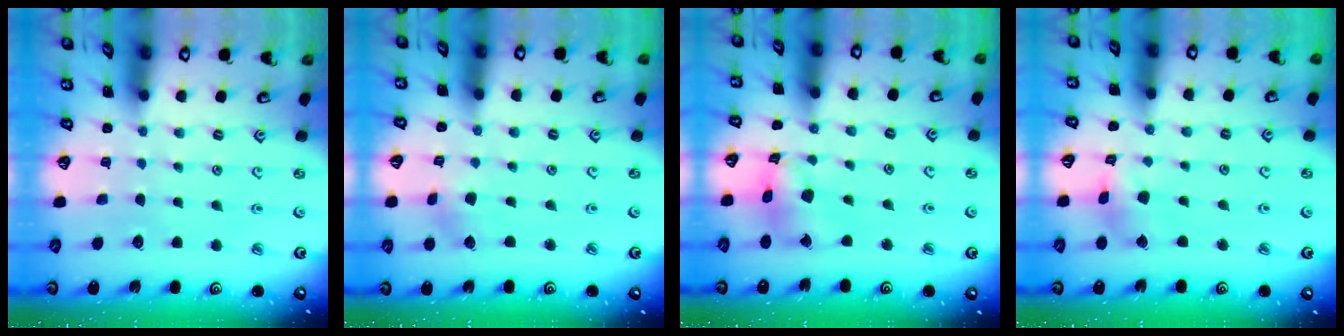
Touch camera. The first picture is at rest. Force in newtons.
{"total": 3.8, "press": 3.8, "slide": 0.4}
{"total": 12.5, "press": 12.4, "slide": 1.6}
{"total": 5.8, "press": 5.8, "slide": 0.5}